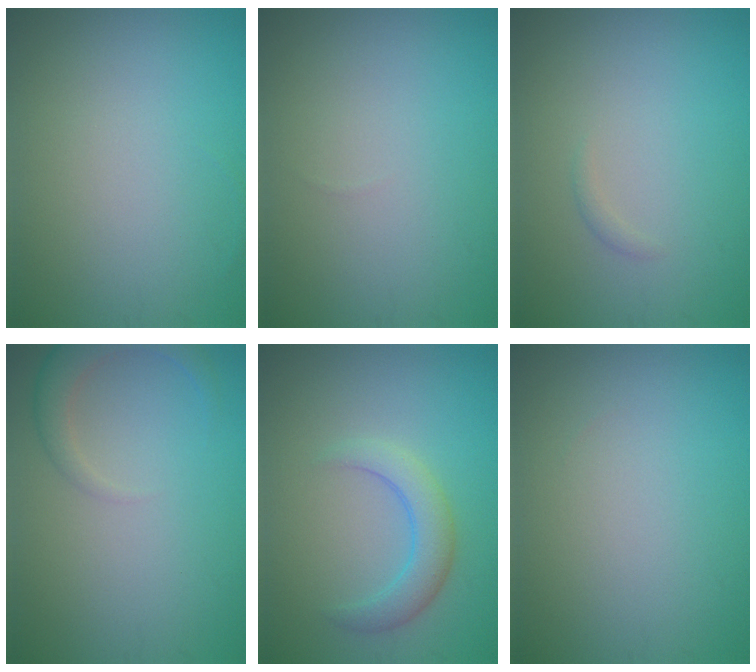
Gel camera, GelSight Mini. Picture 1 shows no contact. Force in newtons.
{"total": 0.0}
{"total": 0.6, "press": 0.5, "slide": 0.1}
{"total": 2.8, "press": 2.8, "slide": 0.3}
{"total": 3.0, "press": 2.9, "slide": 0.2}
{"total": 0.0}